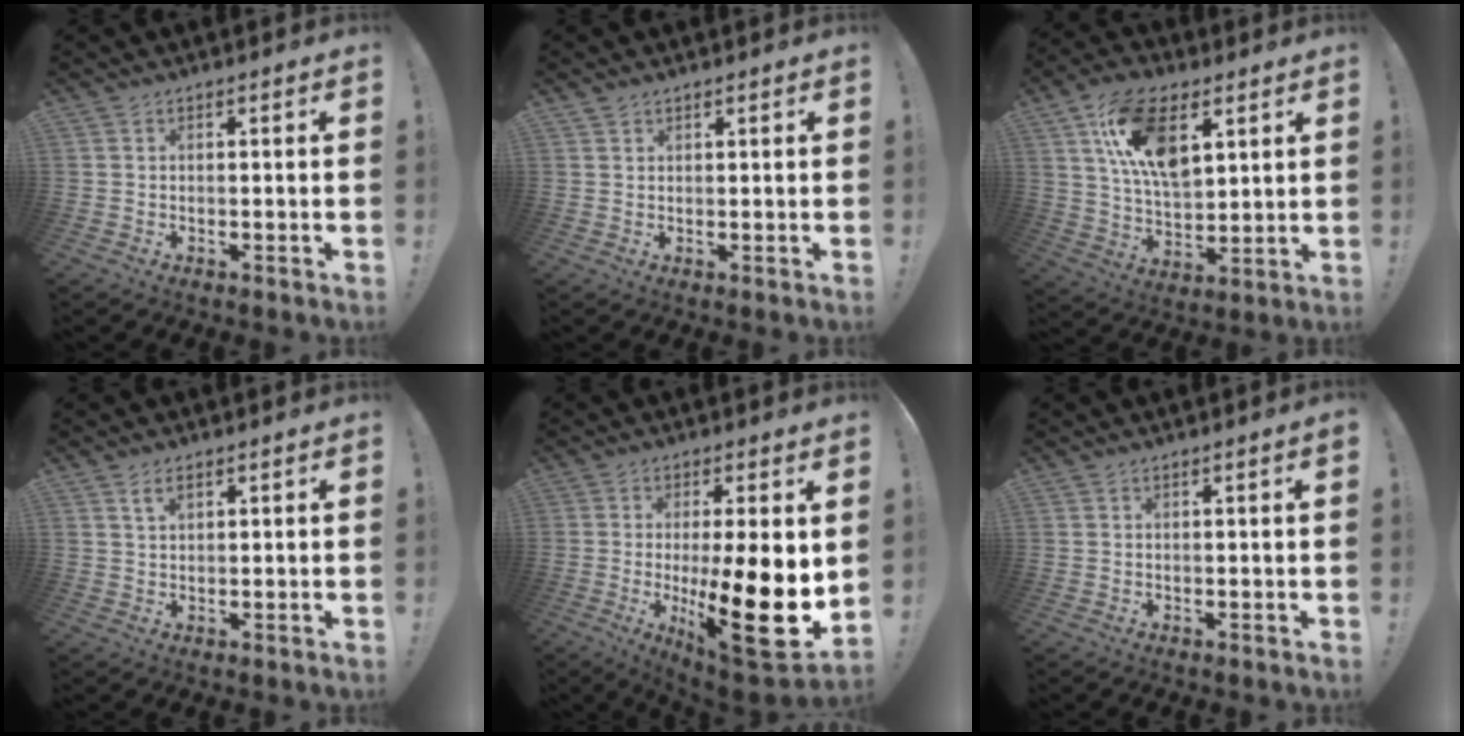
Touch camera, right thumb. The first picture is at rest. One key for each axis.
{"total": 1.1, "fx": 0.9, "fy": 0.5, "fz": 0.4, "tx": -0.007, "ty": 0.000, "tz": 0.018}
{"total": 17.3, "fx": 7.4, "fy": 9.4, "fz": 12.6, "tx": -0.213, "ty": -0.015, "tz": 0.132}
{"total": 2.7, "fx": 1.6, "fy": 1.3, "fz": 1.8, "tx": -0.030, "ty": -0.003, "tz": 0.027}
{"total": 20.3, "fx": -1.9, "fy": 3.4, "fz": 19.9, "tx": -0.321, "ty": -0.023, "tz": -0.024}
{"total": 0.8, "fx": 0.5, "fy": -0.2, "fz": 0.6, "tx": -0.012, "ty": 0.002, "tz": 0.008}